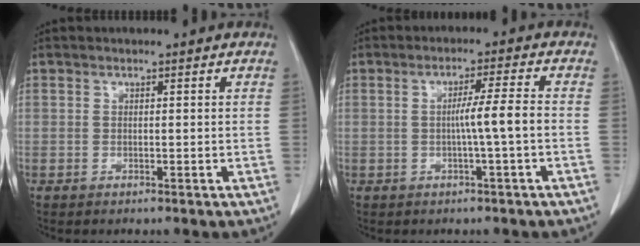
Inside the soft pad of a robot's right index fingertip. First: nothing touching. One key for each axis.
{"total": 4.6, "fx": -0.8, "fy": -0.8, "fz": 4.5, "tx": -0.073, "ty": 0.004, "tz": -0.013}